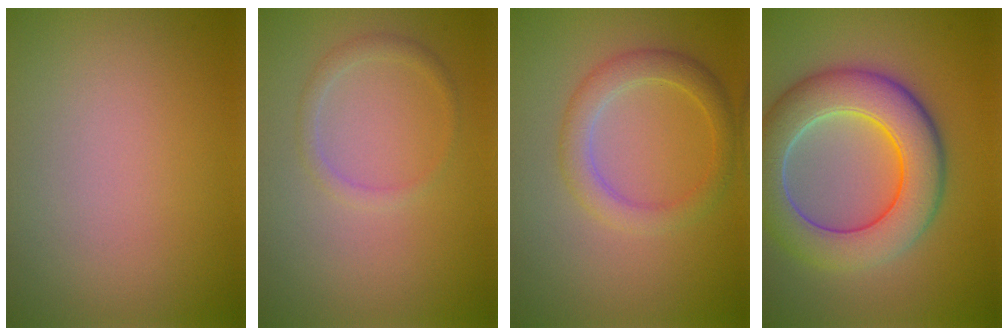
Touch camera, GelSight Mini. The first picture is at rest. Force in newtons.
{"total": 1.4, "press": 1.4, "slide": 0.1}
{"total": 3.0, "press": 3.0, "slide": 0.0}
{"total": 8.8, "press": 8.8, "slide": 0.8}